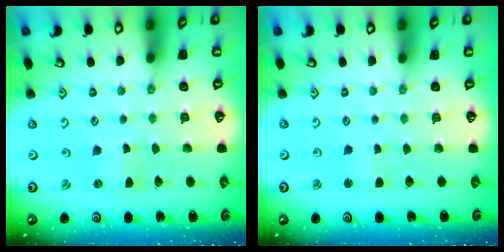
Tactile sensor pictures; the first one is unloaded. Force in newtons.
{"total": 1.8, "press": 1.8, "slide": 0.2}